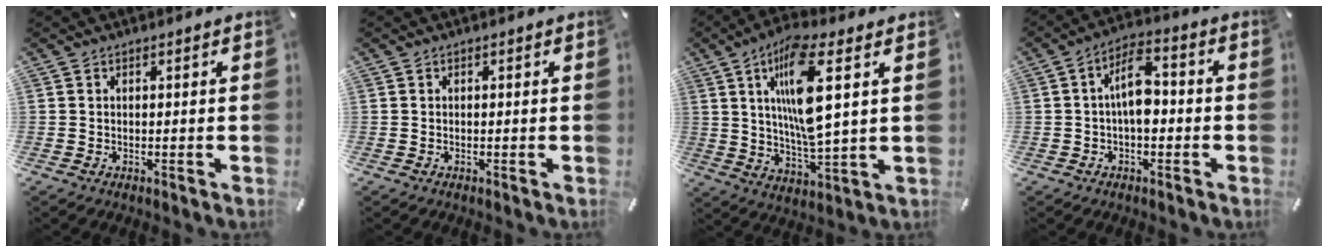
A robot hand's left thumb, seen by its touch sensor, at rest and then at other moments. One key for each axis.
{"total": 0.0}
{"total": 15.5, "fx": 4.8, "fy": 4.2, "fz": 14.2, "tx": -0.273, "ty": -0.014, "tz": 0.071}
{"total": 8.8, "fx": -0.7, "fy": 4.5, "fz": 7.6, "tx": -0.130, "ty": 0.017, "tz": -0.011}